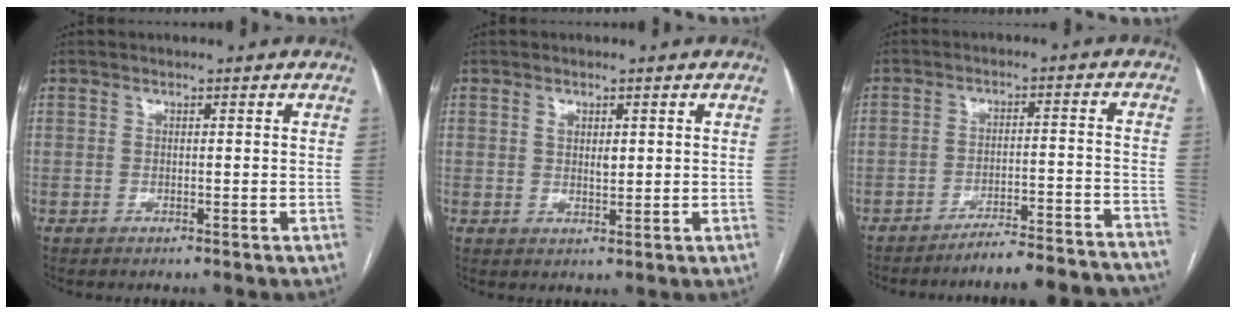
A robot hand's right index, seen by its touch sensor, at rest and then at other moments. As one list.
[{"total": 2.1, "force": [0.6, 1.1, 1.6], "torque": [-0.025, -0.002, 0.011]}, {"total": 19.2, "force": [-18.6, 0.1, 4.9], "torque": [-0.026, 0.003, -0.236]}]